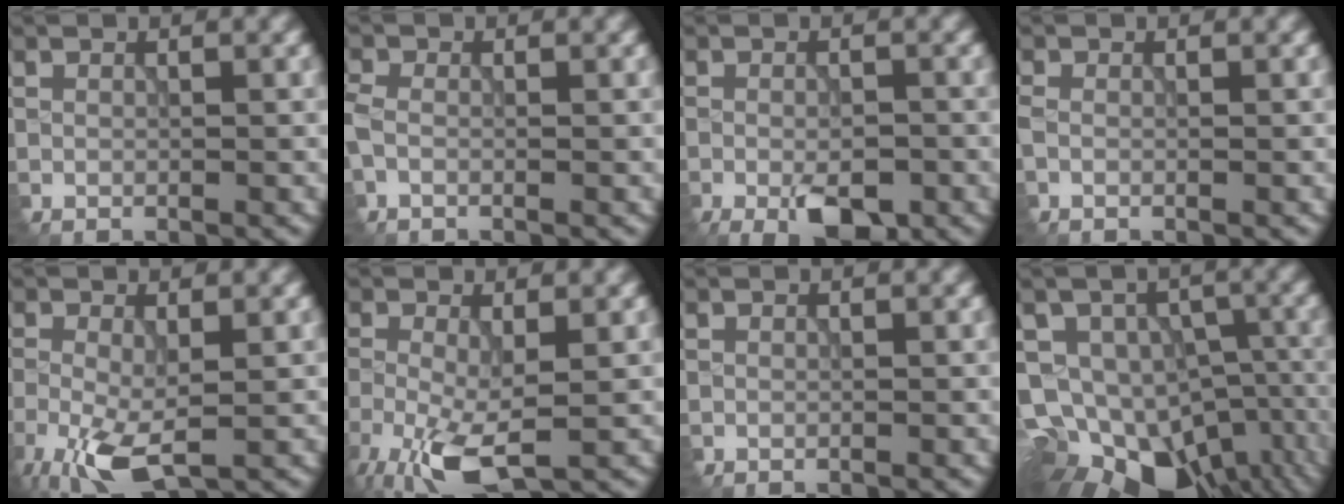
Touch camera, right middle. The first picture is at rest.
{"total": 2.5, "force": [-0.4, 1.7, 1.8], "torque": [-0.051, 0.000, -0.016]}
{"total": 4.3, "force": [-2.3, 1.7, 3.1], "torque": [-0.056, -0.004, -0.036]}
{"total": 1.1, "force": [-0.3, 0.7, 0.8], "torque": [-0.023, -0.002, -0.008]}
{"total": 6.1, "force": [-2.7, 2.5, 4.9], "torque": [-0.120, -0.015, -0.047]}
{"total": 7.3, "force": [-3.1, 2.8, 5.9], "torque": [-0.140, -0.017, -0.054]}
{"total": 0.0}
{"total": 19.5, "force": [-10.4, 12.9, 10.4], "torque": [-0.176, -0.027, -0.124]}